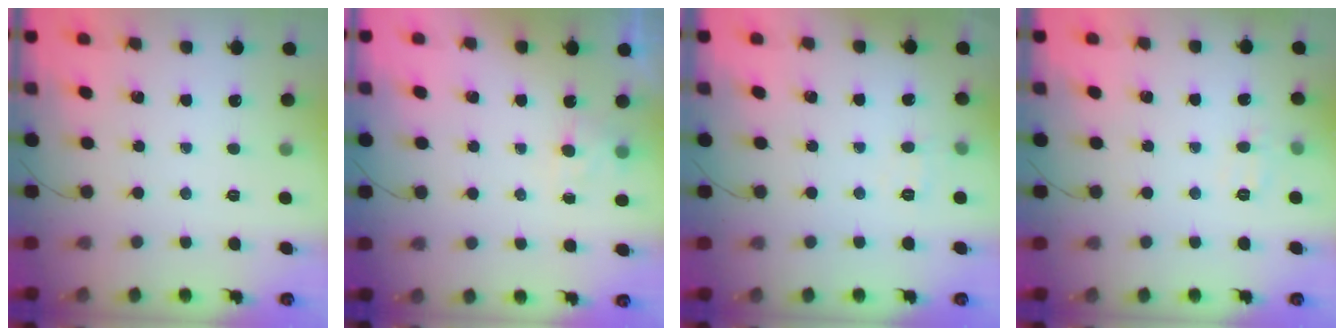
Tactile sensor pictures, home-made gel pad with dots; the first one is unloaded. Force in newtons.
{"total": 5.0, "press": 4.7, "slide": 1.5}
{"total": 6.5, "press": 6.4, "slide": 1.4}
{"total": 6.0, "press": 5.8, "slide": 1.5}